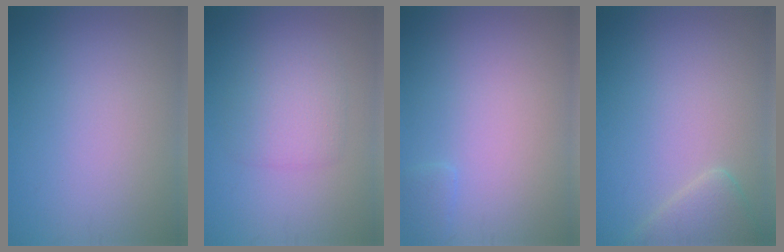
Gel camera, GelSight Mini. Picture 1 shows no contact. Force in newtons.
{"total": 2.8, "press": 2.8, "slide": 0.0}
{"total": 0.7, "press": 0.7, "slide": 0.1}
{"total": 2.8, "press": 2.8, "slide": 0.2}